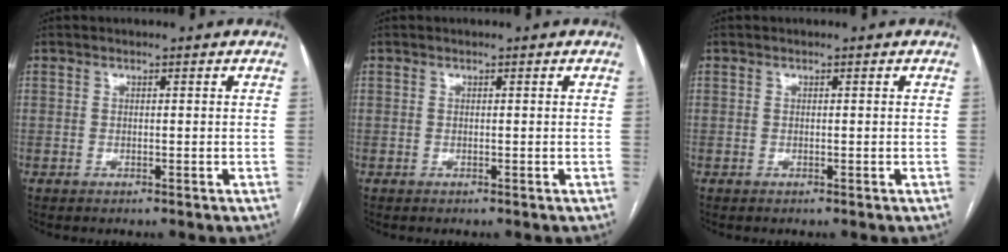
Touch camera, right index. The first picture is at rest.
{"total": 0.0}
{"total": 0.0}